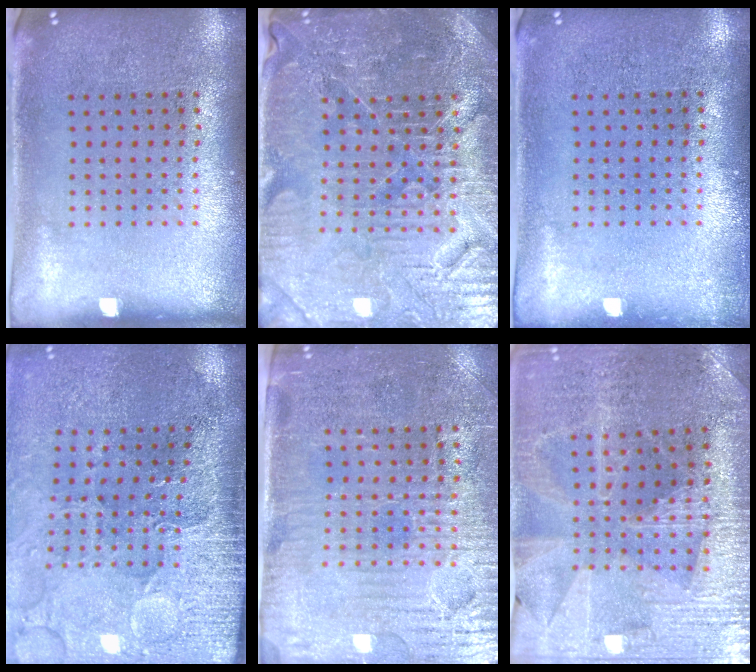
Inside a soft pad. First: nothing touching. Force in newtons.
{"total": 4.6, "press": 4.4, "slide": 1.4}
{"total": 0.6, "press": 0.6, "slide": 0.1}
{"total": 3.5, "press": 3.4, "slide": 1.1}
{"total": 3.9, "press": 3.5, "slide": 1.5}
{"total": 3.0, "press": 2.9, "slide": 0.5}